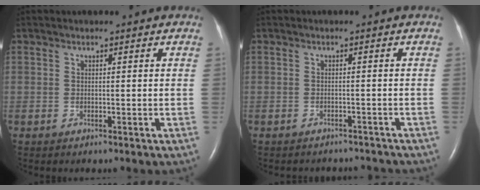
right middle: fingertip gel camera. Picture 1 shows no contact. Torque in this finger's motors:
{"motor_torque": [-0.49, -0.09, -0.05, 0.00]}